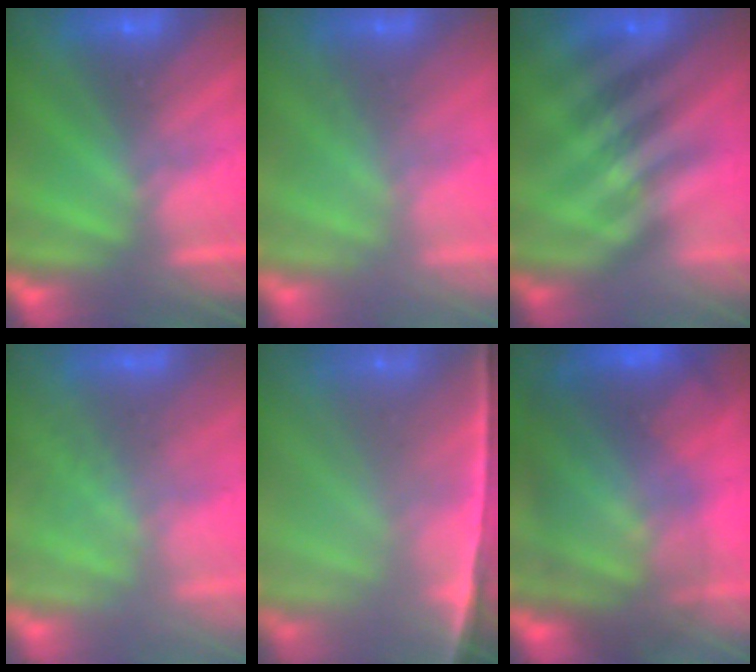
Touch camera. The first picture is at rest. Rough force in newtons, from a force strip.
{"total": 2.1}
{"total": 2.3}
{"total": 2.9}
{"total": 7.3}
{"total": 9.8}